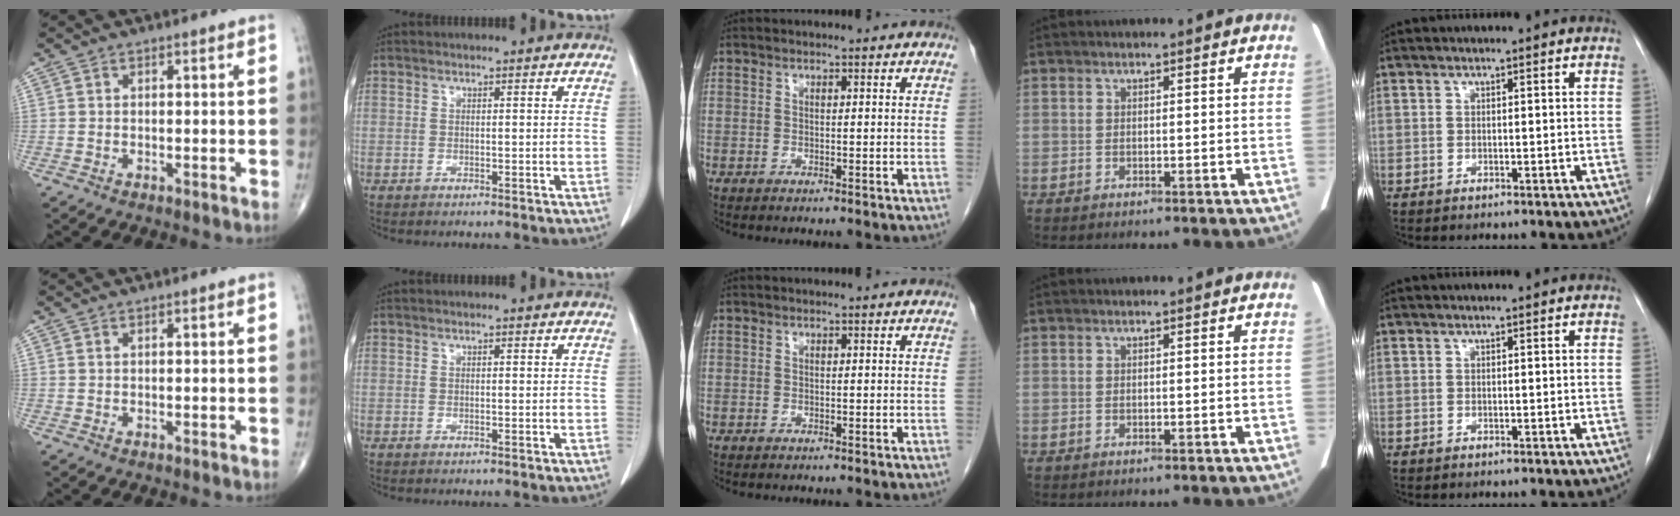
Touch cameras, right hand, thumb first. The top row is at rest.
{}